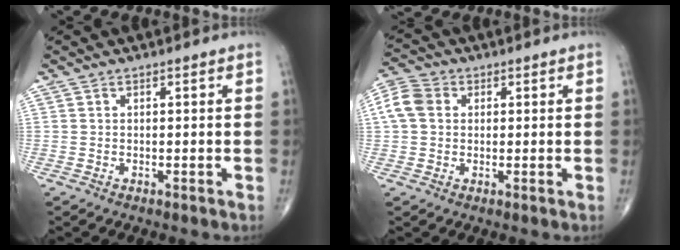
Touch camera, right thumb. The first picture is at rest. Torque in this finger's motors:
{"motor_torque": [-0.38, 0.46, 0.20, -0.11, 0.12]}